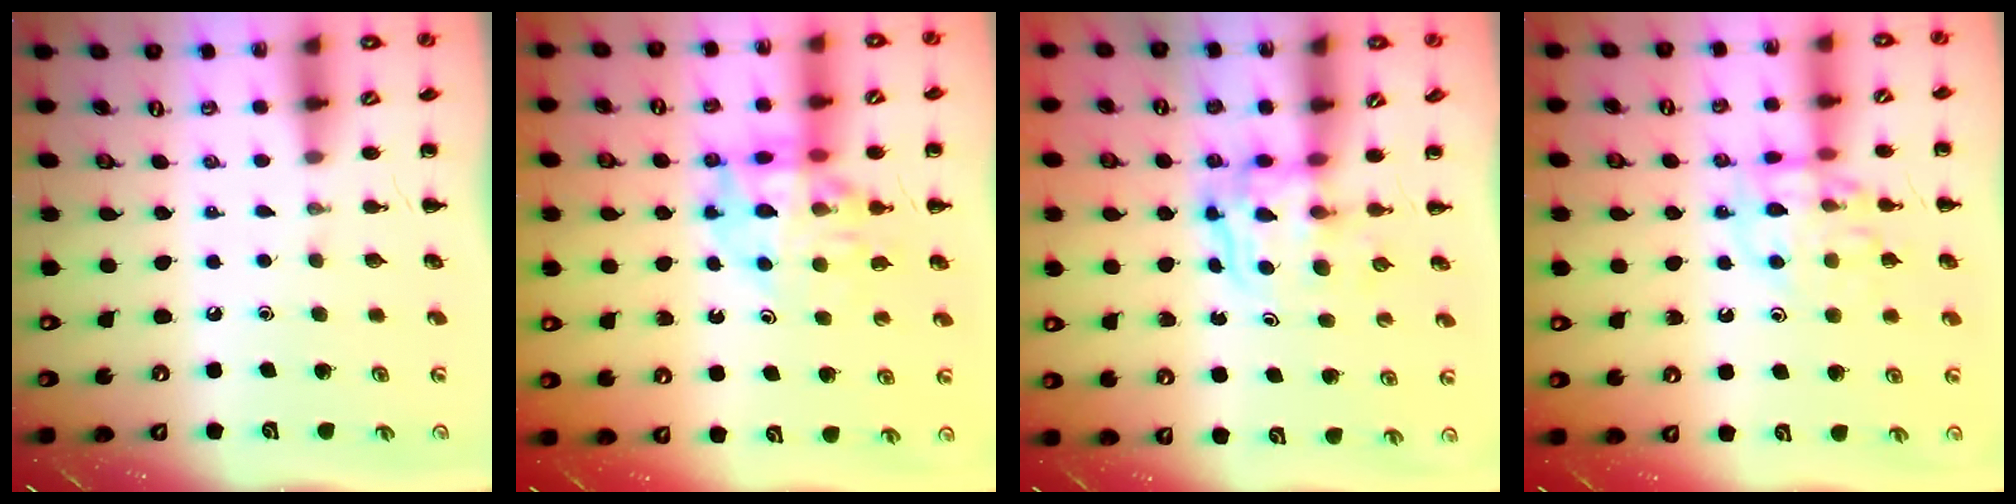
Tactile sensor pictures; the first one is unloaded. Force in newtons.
{"total": 13.8, "press": 13.2, "slide": 3.7}
{"total": 3.6, "press": 3.6, "slide": 0.2}
{"total": 11.7, "press": 11.6, "slide": 1.1}